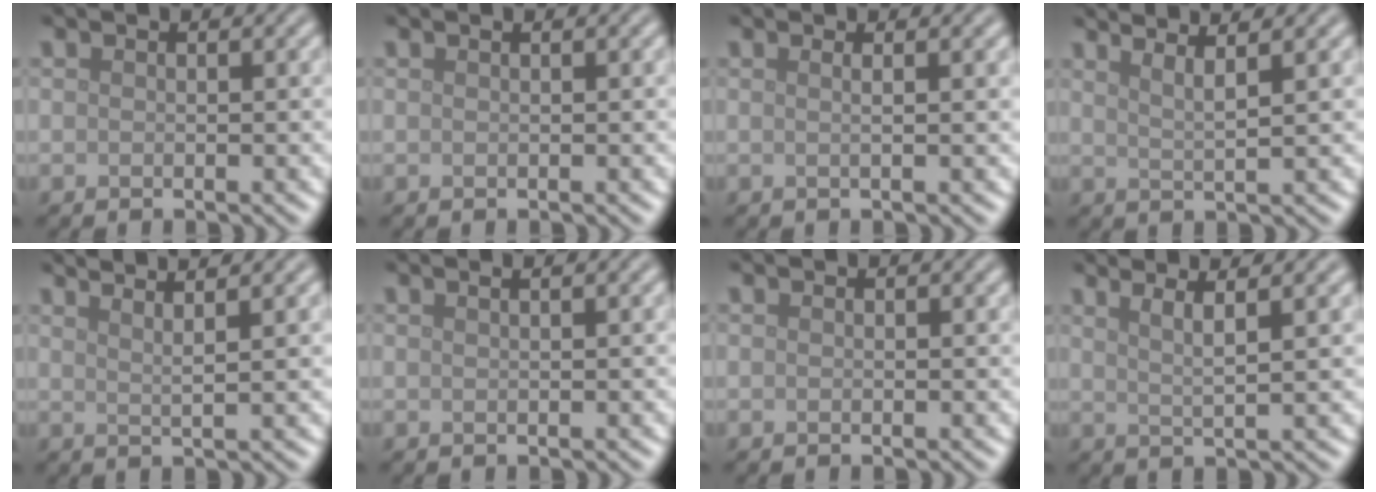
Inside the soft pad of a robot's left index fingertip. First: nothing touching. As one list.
[{"total": 0.6, "force": [0.3, 0.2, 0.5], "torque": [-0.005, 0.004, 0.003]}, {"total": 2.2, "force": [0.7, 0.9, 1.9], "torque": [-0.017, 0.004, -0.012]}, {"total": 3.7, "force": [2.7, 0.9, 2.3], "torque": [-0.022, 0.014, 0.019]}, {"total": 4.2, "force": [3.2, 1.0, 2.6], "torque": [-0.022, 0.020, 0.016]}, {"total": 1.7, "force": [1.0, 0.7, 1.2], "torque": [-0.006, -0.001, -0.001]}, {"total": 0.0}, {"total": 3.9, "force": [2.4, 0.8, 3.0], "torque": [-0.040, 0.014, 0.023]}]